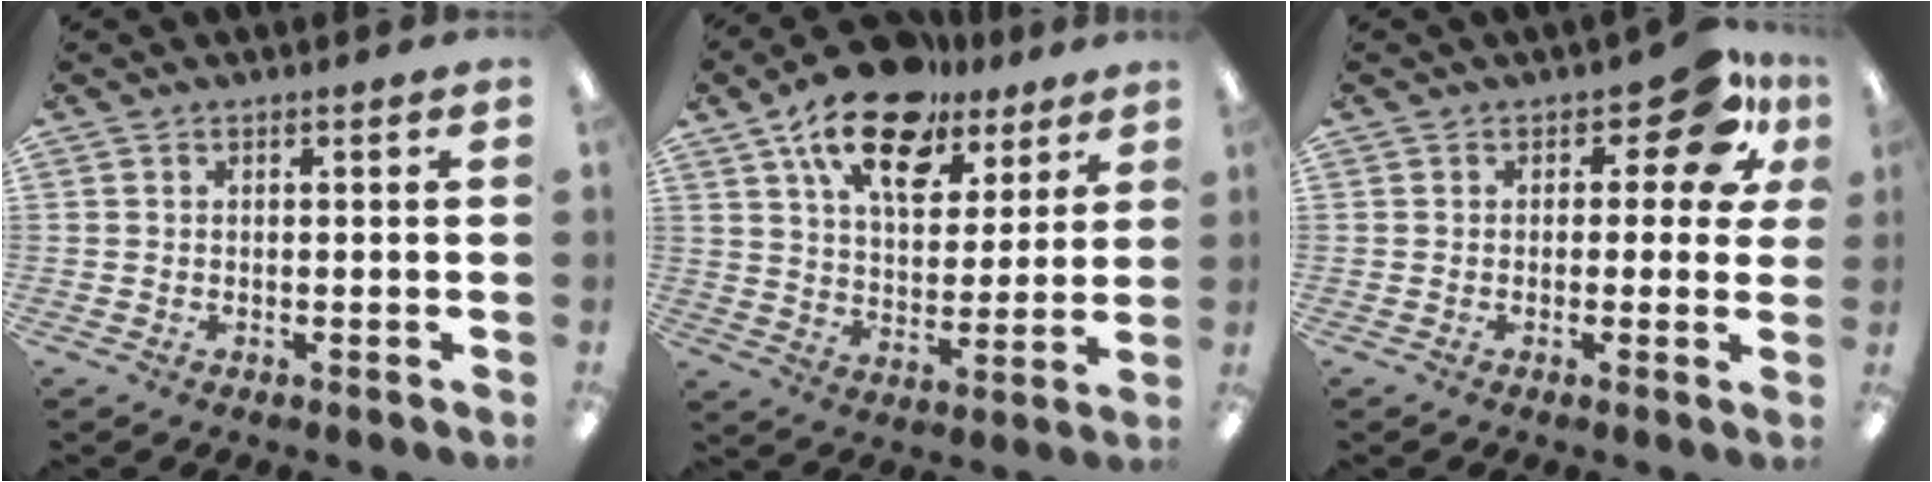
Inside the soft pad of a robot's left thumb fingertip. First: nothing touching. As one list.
[{"total": 17.7, "force": [11.5, 9.1, 9.9], "torque": [-0.162, -0.055, 0.202]}, {"total": 9.5, "force": [4.8, 4.6, 6.8], "torque": [-0.081, -0.023, 0.080]}]